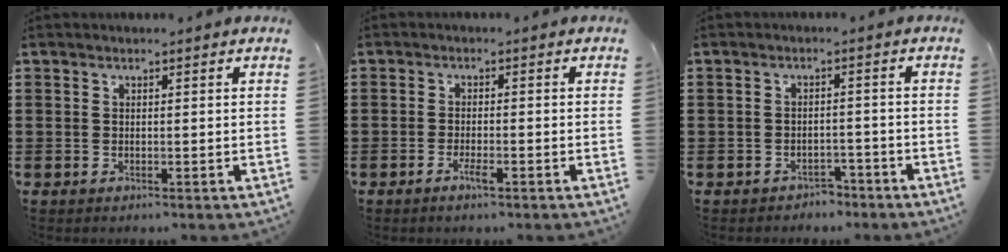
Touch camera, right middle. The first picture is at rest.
{"total": 2.2, "force": [-1.3, 0.3, 1.7], "torque": [-0.037, -0.003, -0.026]}
{"total": 2.3, "force": [-2.2, 0.6, -0.1], "torque": [-0.007, 0.003, -0.049]}